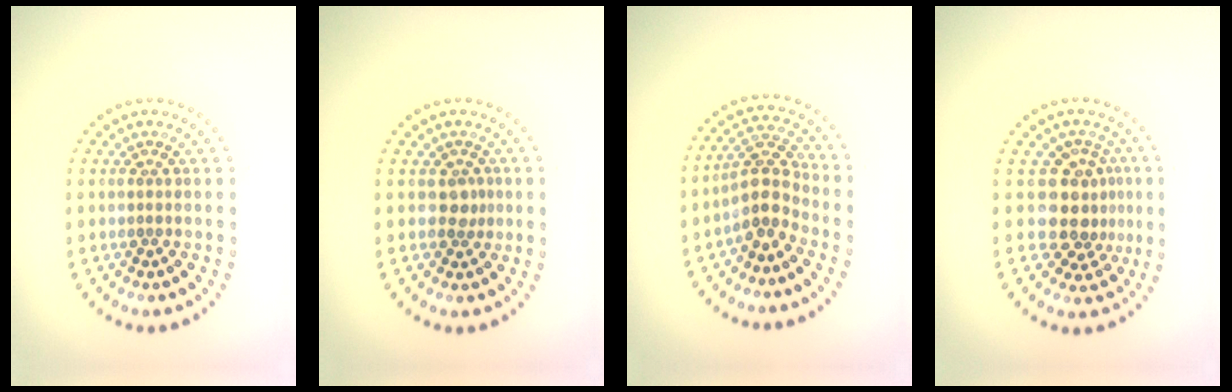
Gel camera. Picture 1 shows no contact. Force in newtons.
{"total": 1.4, "press": 1.1, "slide": 0.9}
{"total": 3.6, "press": 3.2, "slide": 1.7}
{"total": 4.0, "press": 3.3, "slide": 2.2}